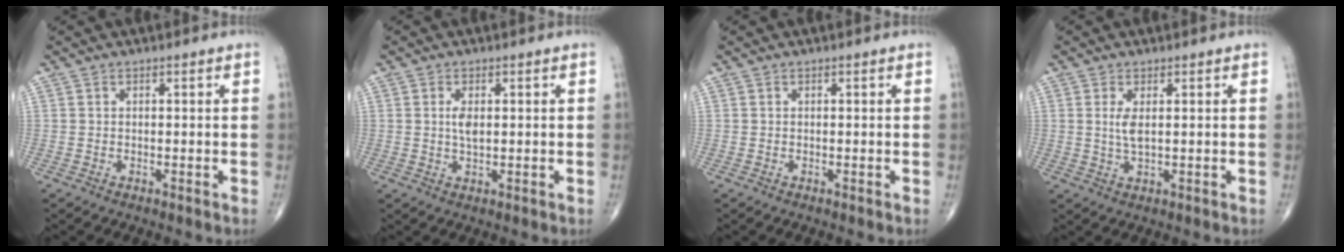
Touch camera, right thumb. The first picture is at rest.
{"total": 2.9, "force": [0.4, 1.3, 2.5], "torque": [-0.048, -0.004, 0.009]}
{"total": 0.0}
{"total": 3.2, "force": [0.6, 1.0, 2.9], "torque": [-0.065, -0.008, 0.017]}